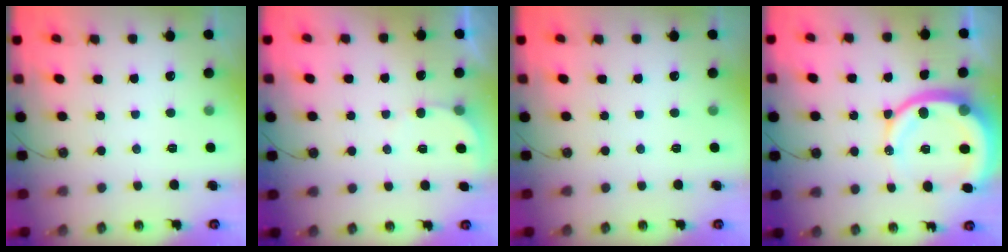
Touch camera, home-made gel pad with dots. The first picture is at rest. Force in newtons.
{"total": 2.9, "press": 2.9, "slide": 0.3}
{"total": 0.0}
{"total": 14.6, "press": 14.5, "slide": 1.7}